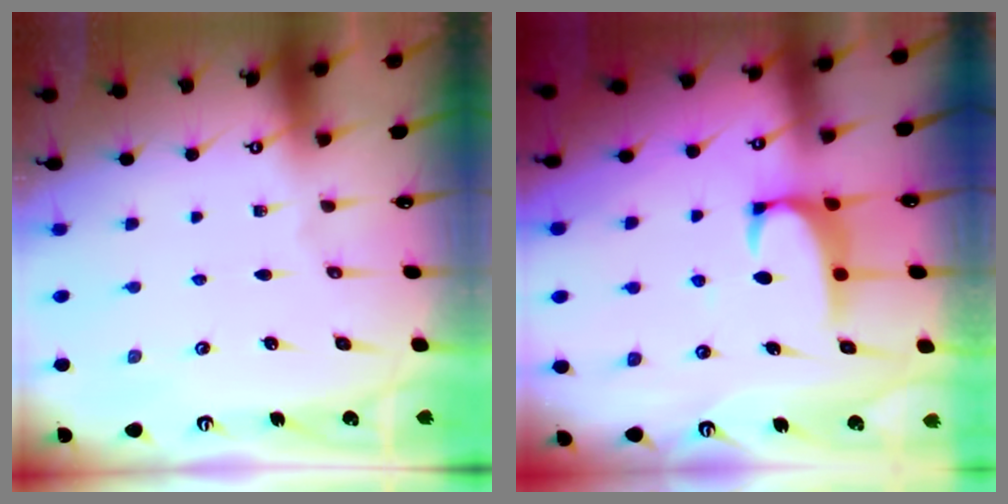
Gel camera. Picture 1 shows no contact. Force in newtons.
{"total": 2.0, "press": 1.9, "slide": 0.7}